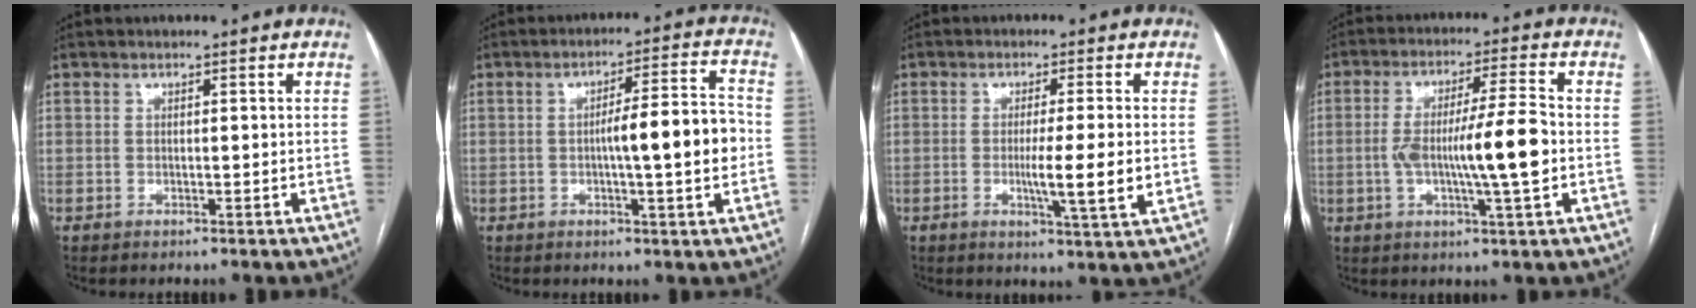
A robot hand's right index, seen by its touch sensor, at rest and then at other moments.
{"total": 9.4, "force": [-1.0, 0.7, 9.3], "torque": [-0.135, 0.016, -0.017]}
{"total": 7.1, "force": [-1.0, -0.5, 7.1], "torque": [-0.116, -0.018, -0.019]}
{"total": 11.1, "force": [-1.5, 0.5, 11.0], "torque": [-0.195, 0.006, -0.028]}